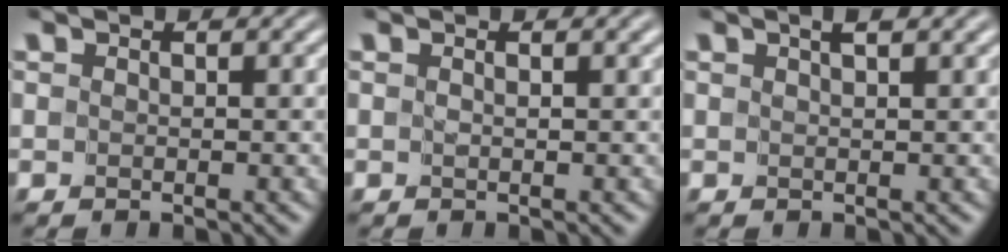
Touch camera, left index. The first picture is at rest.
{"total": 1.1, "force": [0.6, 0.2, 0.9], "torque": [-0.007, -0.011, 0.001]}
{"total": 1.8, "force": [1.2, 0.3, 1.3], "torque": [-0.007, -0.007, 0.014]}